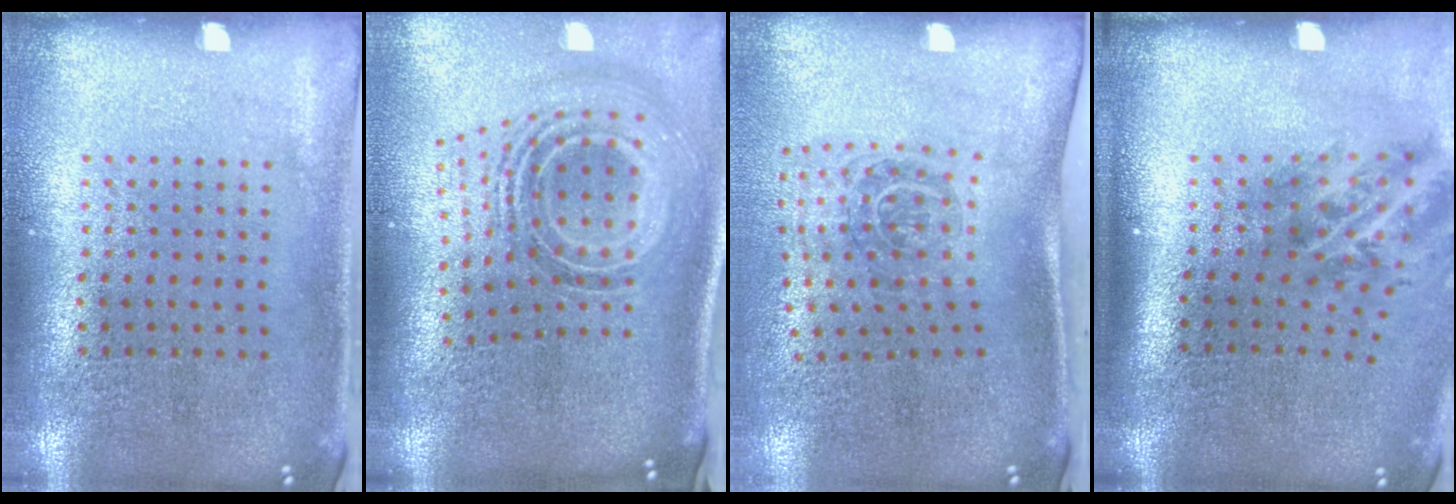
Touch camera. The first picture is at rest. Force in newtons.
{"total": 1.9, "press": 1.4, "slide": 1.2}
{"total": 1.9, "press": 1.2, "slide": 1.5}
{"total": 2.1, "press": 1.3, "slide": 1.6}